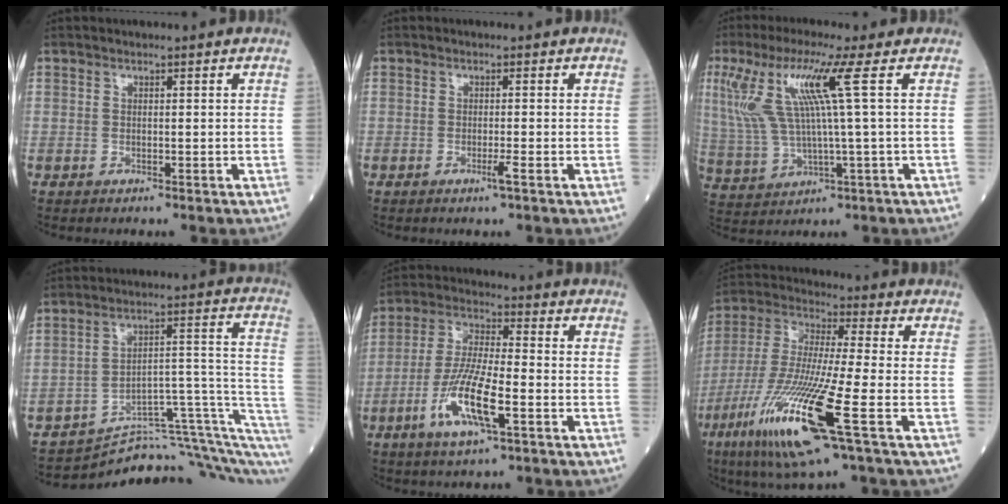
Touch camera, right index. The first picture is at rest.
{"total": 1.6, "force": [-0.8, -0.3, 1.3], "torque": [-0.027, -0.004, -0.016]}
{"total": 10.9, "force": [3.5, -0.7, 10.3], "torque": [-0.234, 0.011, 0.073]}
{"total": 15.1, "force": [-12.9, 1.2, 7.8], "torque": [-0.069, 0.091, -0.178]}
{"total": 11.1, "force": [-4.3, 1.7, 10.1], "torque": [-0.200, -0.009, -0.083]}
{"total": 18.3, "force": [-7.7, 0.5, 16.6], "torque": [-0.369, -0.040, -0.150]}